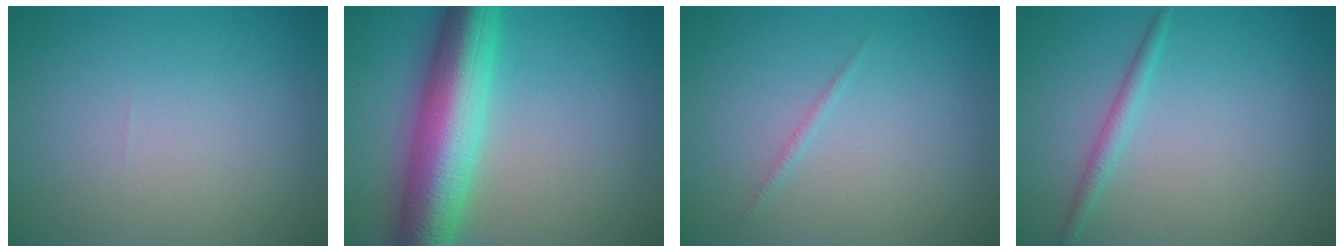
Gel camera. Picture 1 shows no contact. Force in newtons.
{"total": 9.7, "press": 9.7, "slide": 0.1}
{"total": 0.5, "press": 0.5, "slide": 0.0}
{"total": 1.4, "press": 1.4, "slide": 0.1}